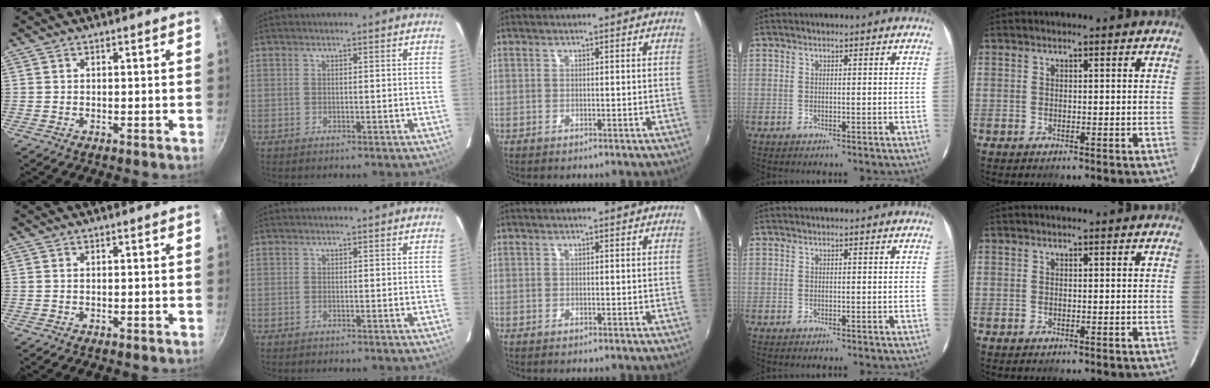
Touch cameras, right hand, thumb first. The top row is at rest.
{}